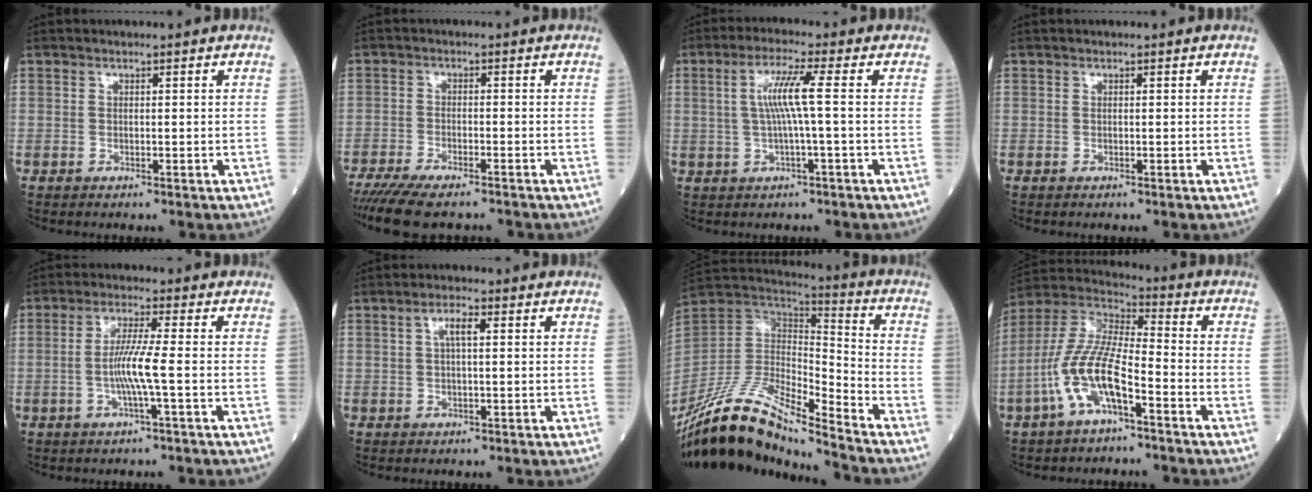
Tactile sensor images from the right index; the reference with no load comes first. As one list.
[{"total": 10.8, "force": [-9.3, 1.9, 5.1], "torque": [-0.081, -0.020, -0.149]}, {"total": 6.0, "force": [0.5, -0.6, 5.9], "torque": [-0.121, 0.008, 0.012]}, {"total": 0.0}, {"total": 5.6, "force": [-1.1, -0.7, 5.4], "torque": [-0.112, -0.001, -0.023]}, {"total": 2.9, "force": [0.8, 0.7, 2.7], "torque": [-0.056, 0.008, 0.015]}, {"total": 20.4, "force": [-17.1, 1.8, 11.0], "torque": [-0.242, -0.003, -0.327]}, {"total": 12.4, "force": [-5.2, 3.4, 10.7], "torque": [-0.241, 0.008, -0.103]}]